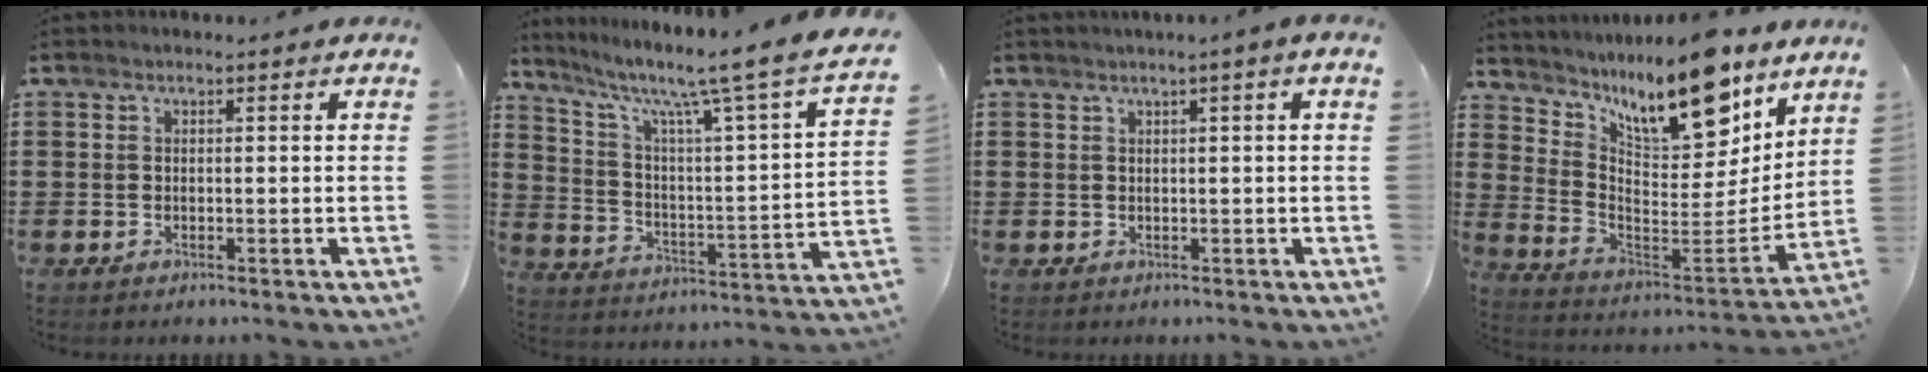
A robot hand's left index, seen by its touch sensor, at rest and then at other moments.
{"total": 8.8, "force": [6.9, 0.0, 5.4], "torque": [-0.109, -0.064, 0.097]}
{"total": 0.6, "force": [0.0, -0.2, 0.6], "torque": [-0.010, -0.004, 0.001]}
{"total": 13.7, "force": [10.5, 3.5, 8.1], "torque": [-0.157, -0.064, 0.181]}